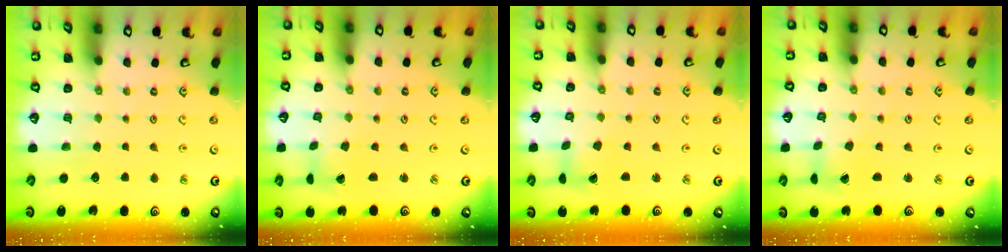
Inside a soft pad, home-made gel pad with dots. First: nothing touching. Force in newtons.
{"total": 2.1, "press": 2.1, "slide": 0.2}
{"total": 2.7, "press": 2.7, "slide": 0.4}
{"total": 1.1, "press": 1.1, "slide": 0.2}